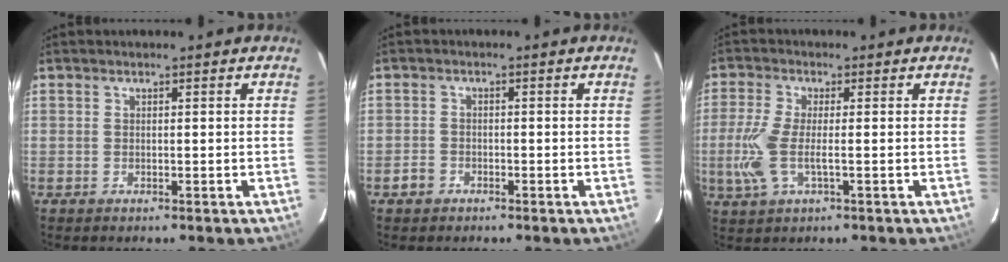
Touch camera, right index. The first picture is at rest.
{"total": 2.3, "force": [-1.5, 1.8, 0.3], "torque": [-0.010, 0.005, -0.026]}
{"total": 7.3, "force": [-1.3, 2.1, 6.8], "torque": [-0.159, -0.006, -0.028]}